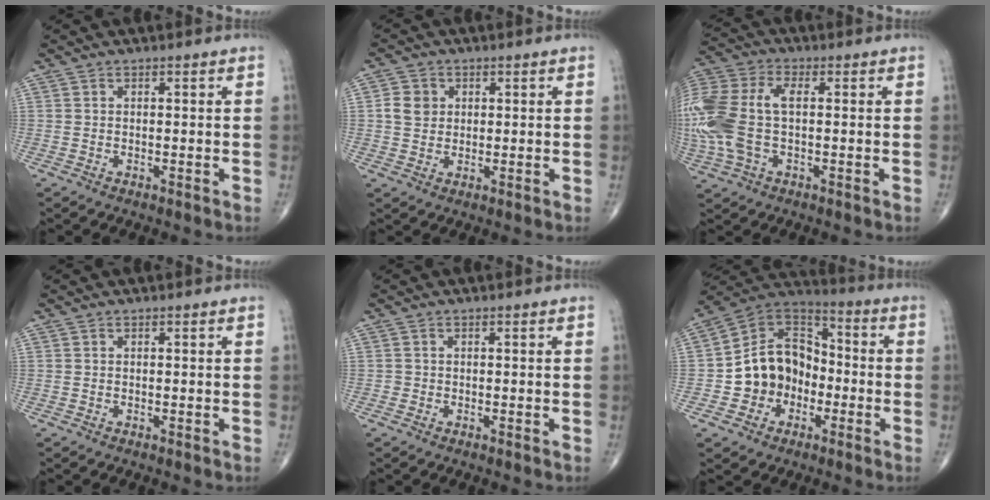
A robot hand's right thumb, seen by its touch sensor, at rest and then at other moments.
{"total": 4.2, "force": [0.8, 3.7, 1.9], "torque": [-0.021, 0.001, 0.012]}
{"total": 17.6, "force": [-0.2, 9.8, 14.6], "torque": [-0.380, 0.014, -0.003]}
{"total": 0.0}
{"total": 0.5, "force": [-0.2, 0.5, 0.0], "torque": [0.001, 0.003, -0.004]}
{"total": 14.4, "force": [-3.4, 11.7, 7.6], "torque": [-0.081, 0.054, -0.069]}